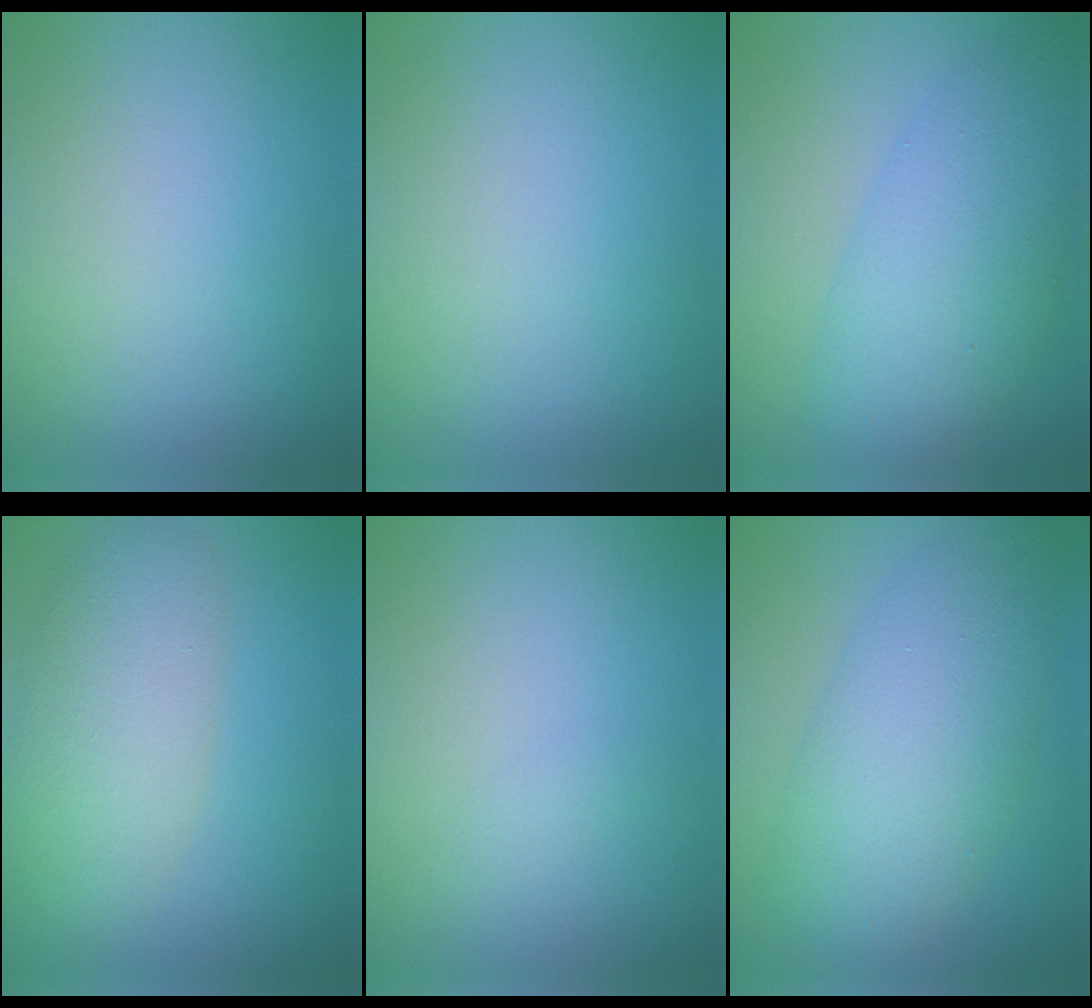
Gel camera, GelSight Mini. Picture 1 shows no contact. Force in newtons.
{"total": 0.0}
{"total": 7.1, "press": 7.1, "slide": 0.1}
{"total": 6.3, "press": 6.3, "slide": 0.4}
{"total": 0.6, "press": 0.6, "slide": 0.1}
{"total": 8.0, "press": 8.0, "slide": 0.3}